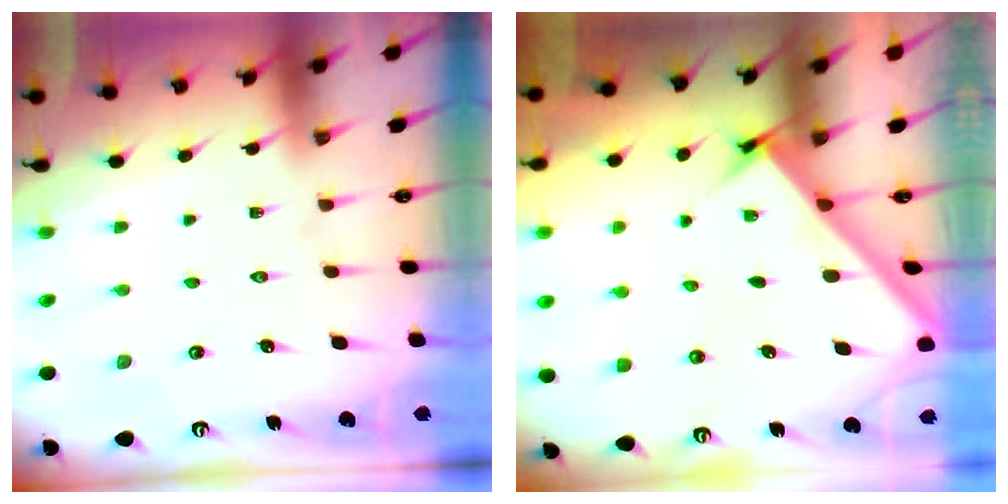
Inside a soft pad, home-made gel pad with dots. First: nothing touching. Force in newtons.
{"total": 2.9, "press": 2.8, "slide": 0.4}